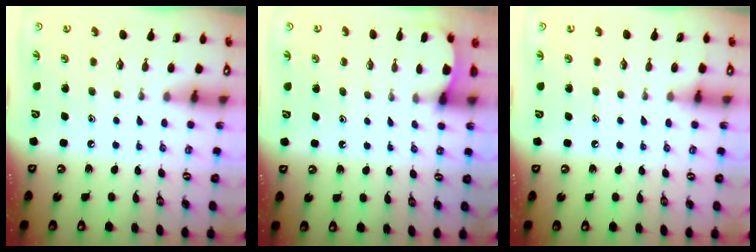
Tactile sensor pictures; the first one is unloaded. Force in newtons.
{"total": 1.3, "press": 1.3, "slide": 0.1}
{"total": 4.0, "press": 3.9, "slide": 0.5}